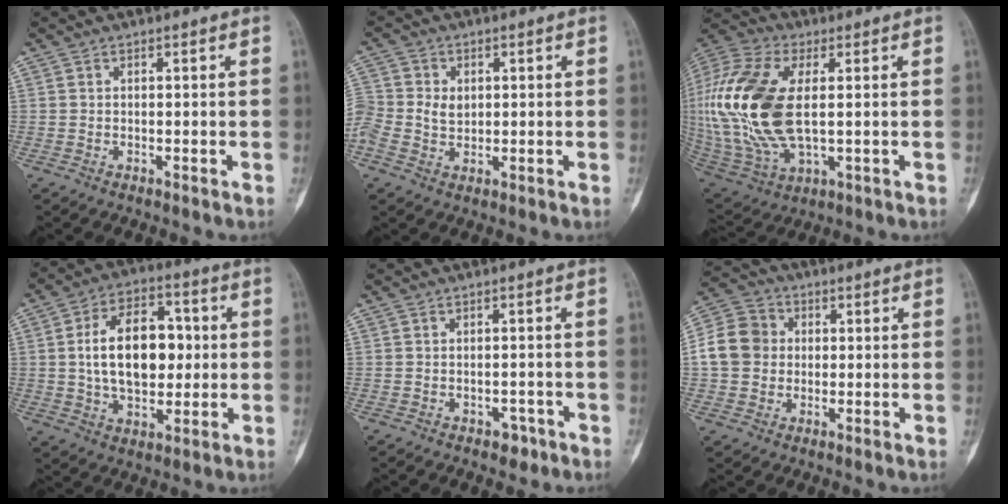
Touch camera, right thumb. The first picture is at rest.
{"total": 7.6, "force": [0.3, 6.3, 4.1], "torque": [-0.090, 0.009, 0.006]}
{"total": 23.4, "force": [1.7, 12.3, 19.8], "torque": [-0.448, -0.010, 0.033]}
{"total": 15.8, "force": [1.2, 9.7, 12.4], "torque": [-0.172, 0.017, 0.018]}
{"total": 2.6, "force": [-1.6, 1.6, 1.3], "torque": [-0.004, 0.012, -0.015]}
{"total": 9.8, "force": [0.3, 8.6, 4.6], "torque": [-0.075, 0.023, -0.006]}